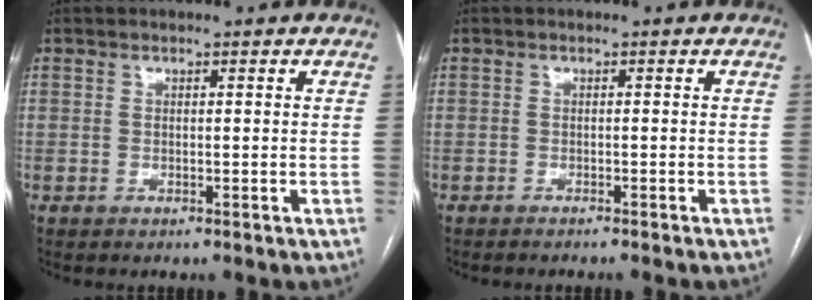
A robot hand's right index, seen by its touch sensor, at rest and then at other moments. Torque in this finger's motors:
{"motor_torque": [-0.13, -0.06, 0.04, 0.00]}